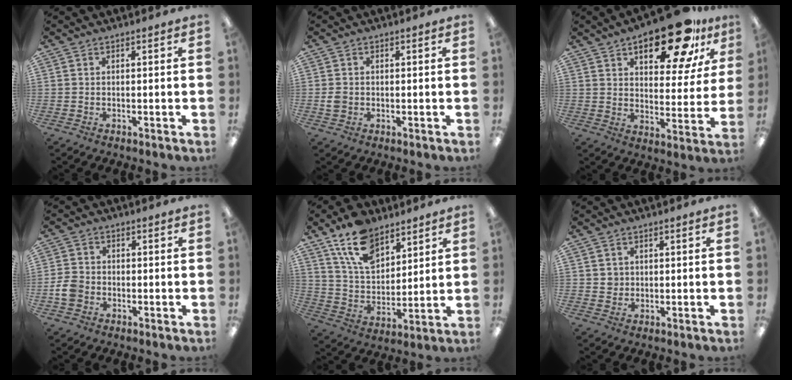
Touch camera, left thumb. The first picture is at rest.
{"total": 2.2, "force": [-0.1, 2.0, 1.1], "torque": [-0.011, 0.002, -0.004]}
{"total": 19.6, "force": [12.2, 8.3, 12.9], "torque": [-0.172, -0.062, 0.192]}
{"total": 4.8, "force": [-1.4, 3.9, 2.3], "torque": [-0.051, 0.008, -0.027]}
{"total": 14.7, "force": [9.8, 8.1, 7.3], "torque": [-0.140, -0.036, 0.185]}
{"total": 2.2, "force": [0.8, 2.1, 0.3], "torque": [-0.001, 0.001, 0.012]}